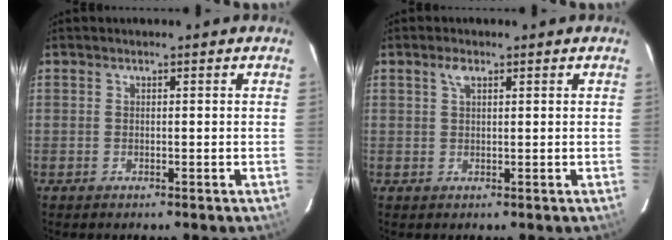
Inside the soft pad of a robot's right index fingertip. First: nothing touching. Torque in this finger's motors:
{"motor_torque": [0.24, 0.07, 0.05, 0.03]}